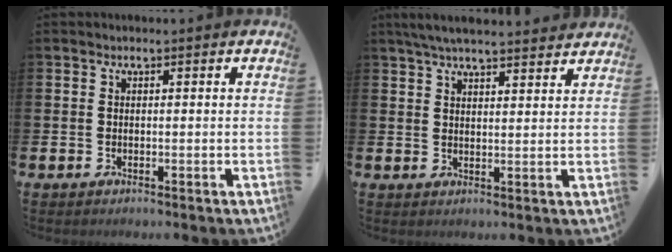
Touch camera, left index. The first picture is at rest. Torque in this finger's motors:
{"motor_torque": [0.85, -1.10, 0.59, 0.11]}